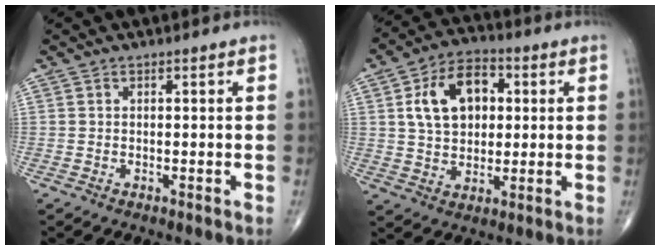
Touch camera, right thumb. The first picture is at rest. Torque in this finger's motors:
{"motor_torque": [-0.09, 0.47, 0.28, -0.05, 0.10]}